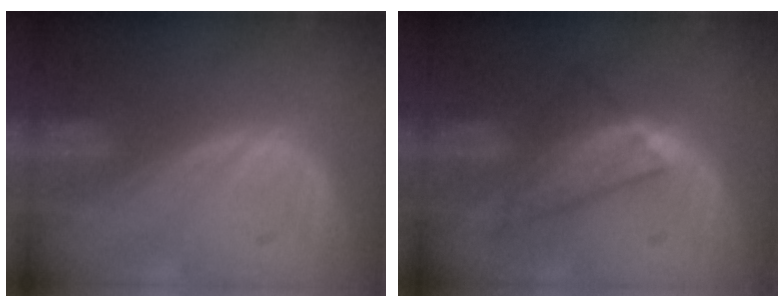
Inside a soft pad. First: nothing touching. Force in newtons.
{"total": 6.8, "press": 6.5, "slide": 2.2}